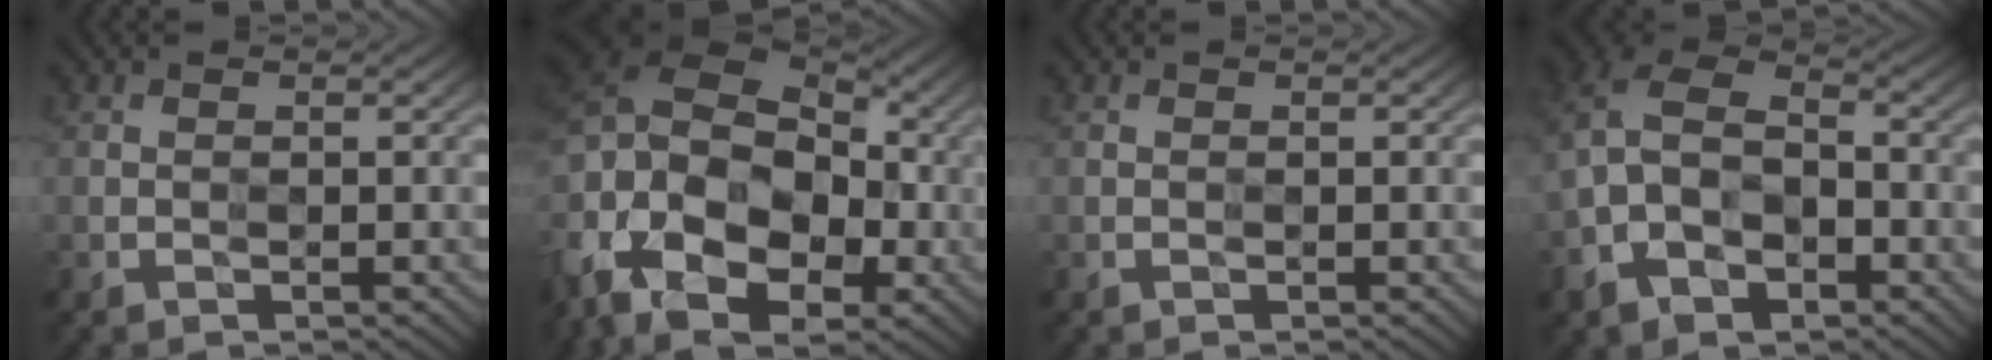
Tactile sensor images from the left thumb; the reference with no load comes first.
{"total": 19.2, "force": [-5.2, 14.2, 11.8], "torque": [-0.274, -0.018, -0.087]}
{"total": 0.0}
{"total": 10.7, "force": [-3.0, 6.8, 7.6], "torque": [-0.181, 0.000, -0.066]}